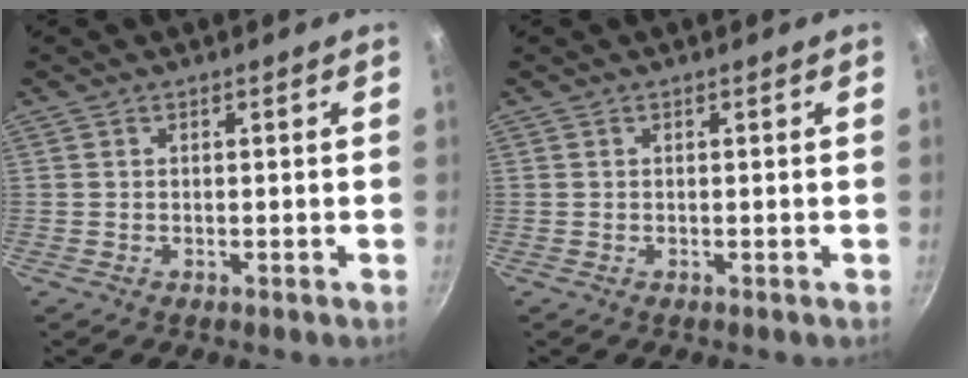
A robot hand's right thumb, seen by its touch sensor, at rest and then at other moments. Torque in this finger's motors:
{"motor_torque": [-0.08, 0.07, -0.21, 0.14, 0.02]}